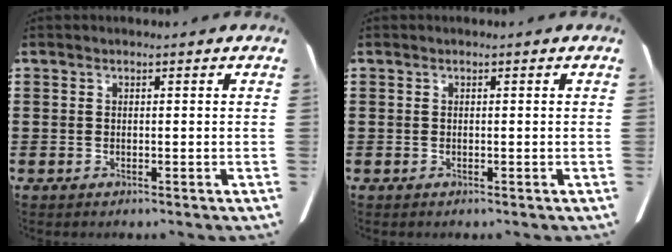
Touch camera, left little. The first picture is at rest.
{"total": 0.0}